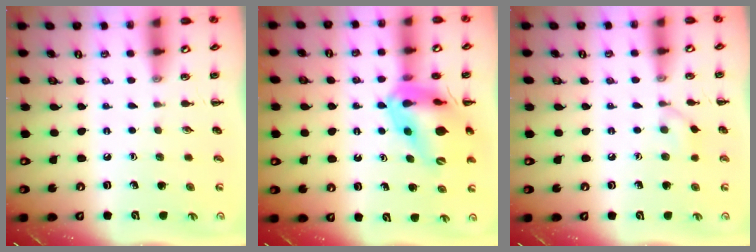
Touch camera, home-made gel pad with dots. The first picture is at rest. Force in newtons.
{"total": 17.3, "press": 16.9, "slide": 3.8}
{"total": 5.8, "press": 5.6, "slide": 1.6}